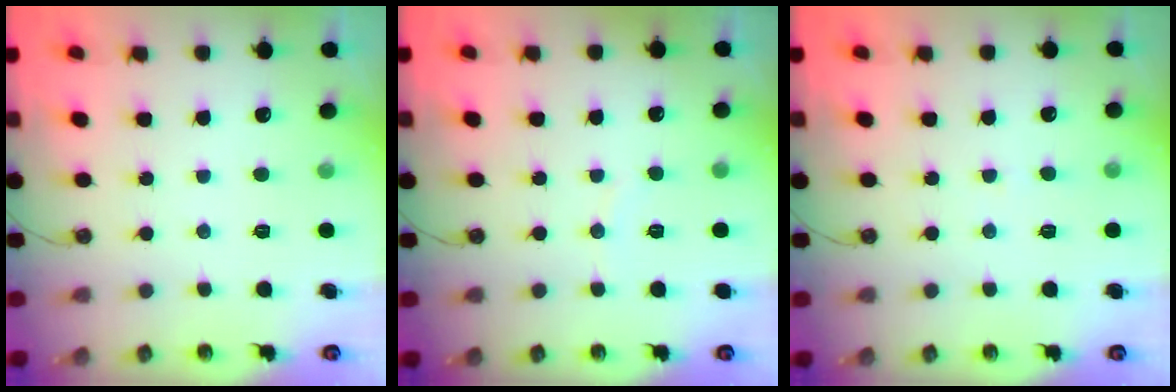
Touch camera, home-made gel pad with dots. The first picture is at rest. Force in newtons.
{"total": 2.9, "press": 2.9, "slide": 0.3}
{"total": 4.2, "press": 4.1, "slide": 0.4}